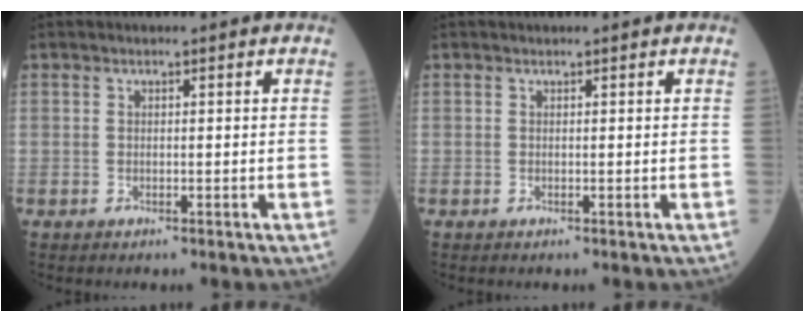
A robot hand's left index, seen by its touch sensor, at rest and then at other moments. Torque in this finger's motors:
{"motor_torque": [0.04, 0.02, 0.02, 0.00]}